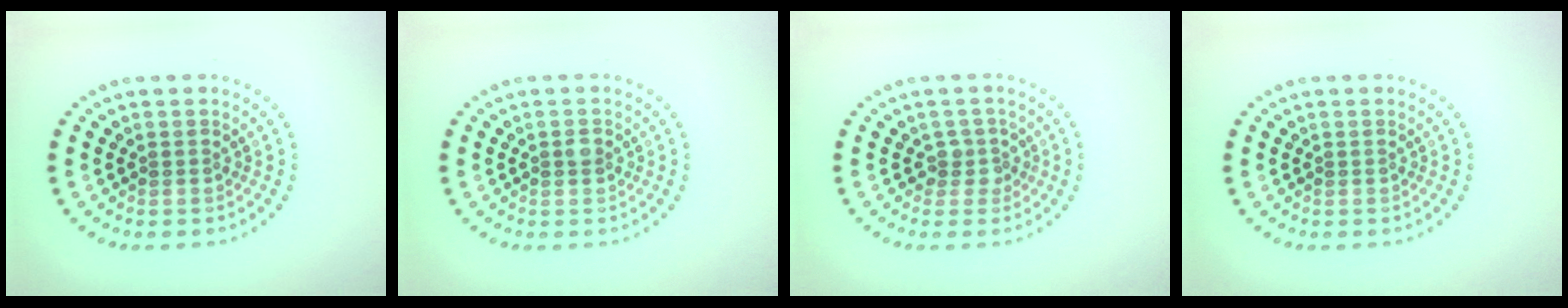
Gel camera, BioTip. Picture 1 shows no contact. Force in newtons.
{"total": 1.0, "press": 1.0, "slide": 0.2}
{"total": 1.9, "press": 1.4, "slide": 1.2}
{"total": 0.0}